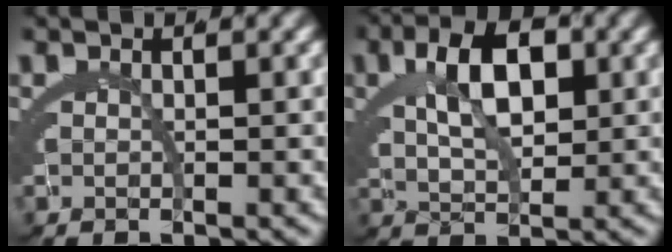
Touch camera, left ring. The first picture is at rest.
{"total": 5.9, "force": [1.3, 3.0, 4.9], "torque": [-0.084, -0.003, 0.029]}